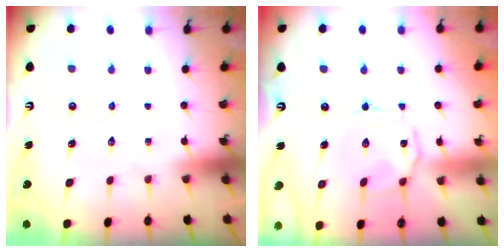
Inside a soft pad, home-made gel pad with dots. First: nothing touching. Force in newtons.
{"total": 4.3, "press": 4.2, "slide": 0.7}